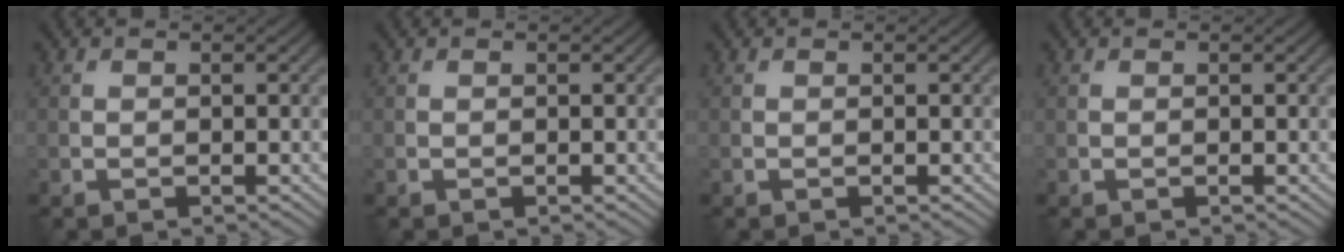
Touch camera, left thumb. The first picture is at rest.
{"total": 0.0}
{"total": 0.0}
{"total": 0.0}